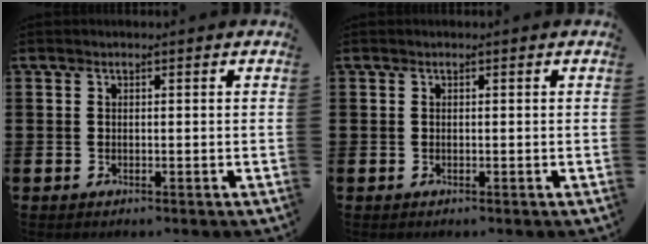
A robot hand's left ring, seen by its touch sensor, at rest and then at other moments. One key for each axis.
{"total": 0.0}